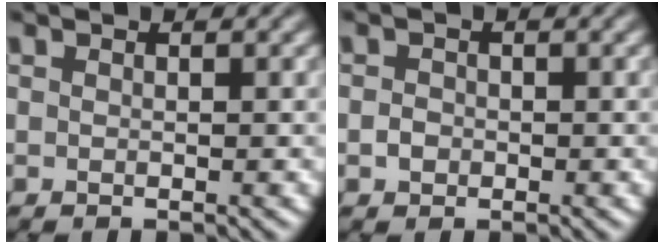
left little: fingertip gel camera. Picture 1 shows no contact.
{"total": 1.0, "force": [-0.3, 0.9, 0.4], "torque": [-0.005, -0.001, -0.008]}